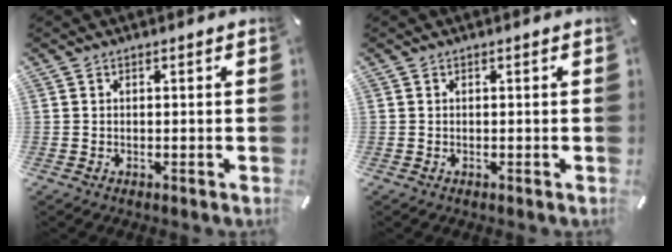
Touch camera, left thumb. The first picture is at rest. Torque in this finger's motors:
{"motor_torque": [0.00, 0.01, 0.00, 0.00, 0.00]}